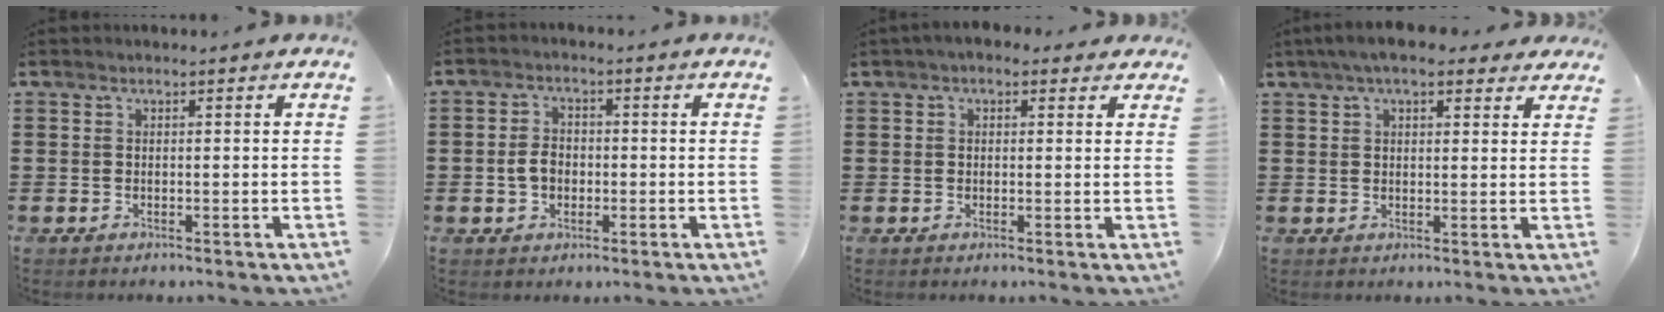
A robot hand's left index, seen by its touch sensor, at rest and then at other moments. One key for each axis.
{"total": 3.4, "fx": -0.7, "fy": 2.5, "fz": 2.2, "tx": -0.054, "ty": 0.003, "tz": -0.018}
{"total": 2.0, "fx": 1.1, "fy": 1.2, "fz": 1.1, "tx": -0.026, "ty": 0.010, "tz": 0.018}
{"total": 5.9, "fx": 4.5, "fy": 1.5, "fz": 3.5, "tx": -0.080, "ty": 0.003, "tz": 0.082}